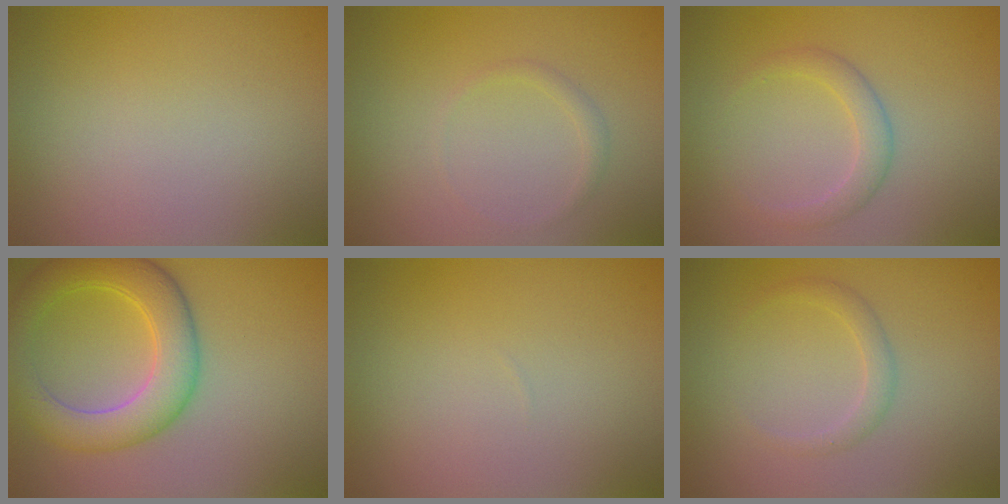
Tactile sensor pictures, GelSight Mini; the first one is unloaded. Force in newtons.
{"total": 0.9, "press": 0.9, "slide": 0.1}
{"total": 2.0, "press": 2.0, "slide": 0.1}
{"total": 6.5, "press": 6.5, "slide": 0.1}
{"total": 0.0}
{"total": 1.5, "press": 1.5, "slide": 0.2}